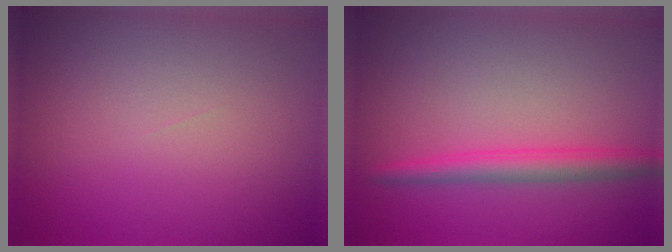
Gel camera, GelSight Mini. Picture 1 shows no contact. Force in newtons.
{"total": 2.7, "press": 2.7, "slide": 0.1}